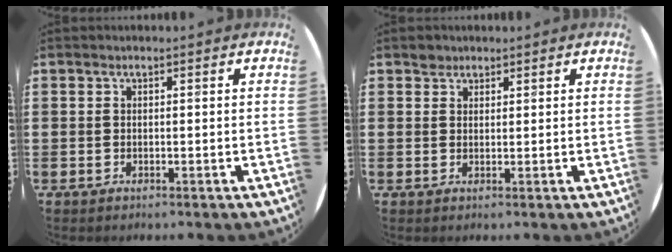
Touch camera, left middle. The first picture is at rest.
{"total": 1.5, "force": [1.3, 0.7, 0.0], "torque": [0.006, -0.001, 0.024]}